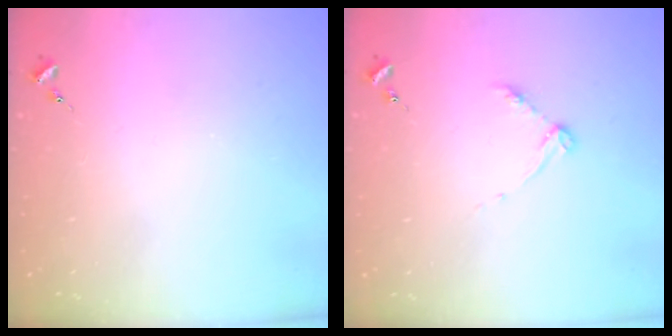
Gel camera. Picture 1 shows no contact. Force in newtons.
{"total": 3.3, "press": 3.3, "slide": 0.5}